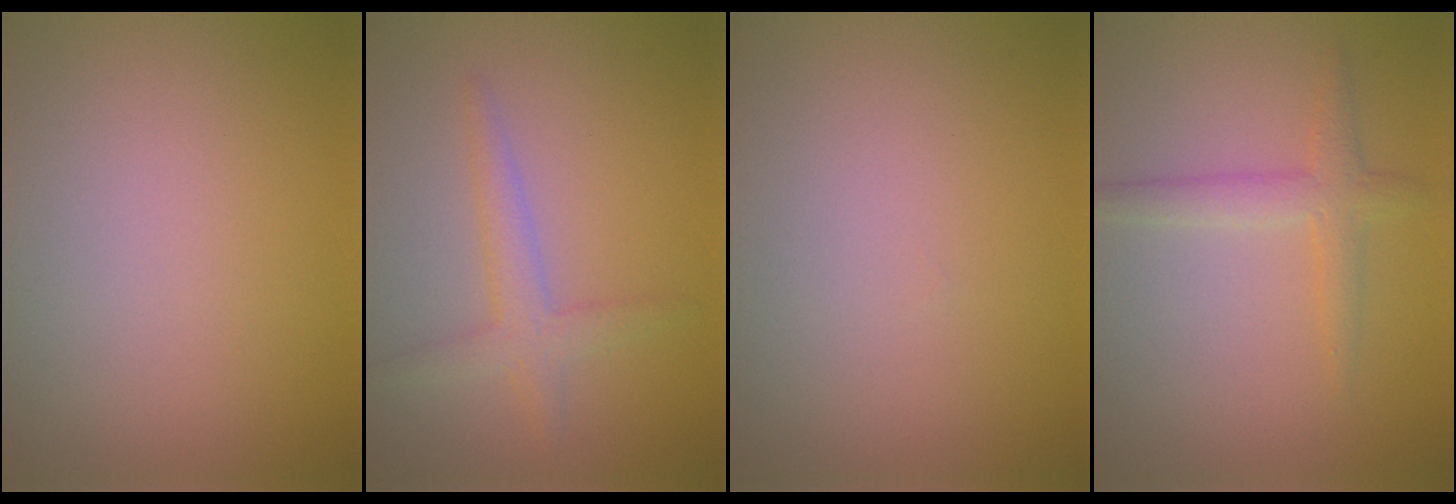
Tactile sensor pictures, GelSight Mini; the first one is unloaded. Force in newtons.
{"total": 2.5, "press": 2.5, "slide": 0.1}
{"total": 0.0}
{"total": 2.4, "press": 2.4, "slide": 0.2}